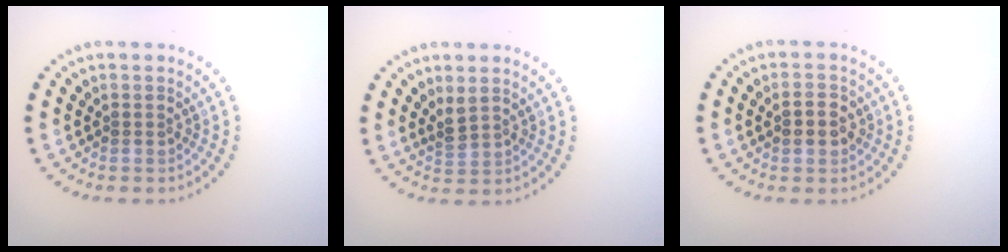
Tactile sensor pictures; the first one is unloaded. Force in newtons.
{"total": 1.4, "press": 1.2, "slide": 0.6}
{"total": 1.9, "press": 1.9, "slide": 0.3}